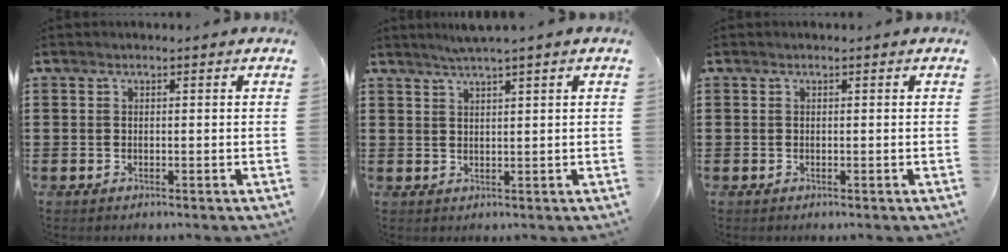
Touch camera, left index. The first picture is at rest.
{"total": 2.3, "force": [1.6, -0.5, 1.5], "torque": [-0.029, 0.000, 0.029]}
{"total": 0.0}